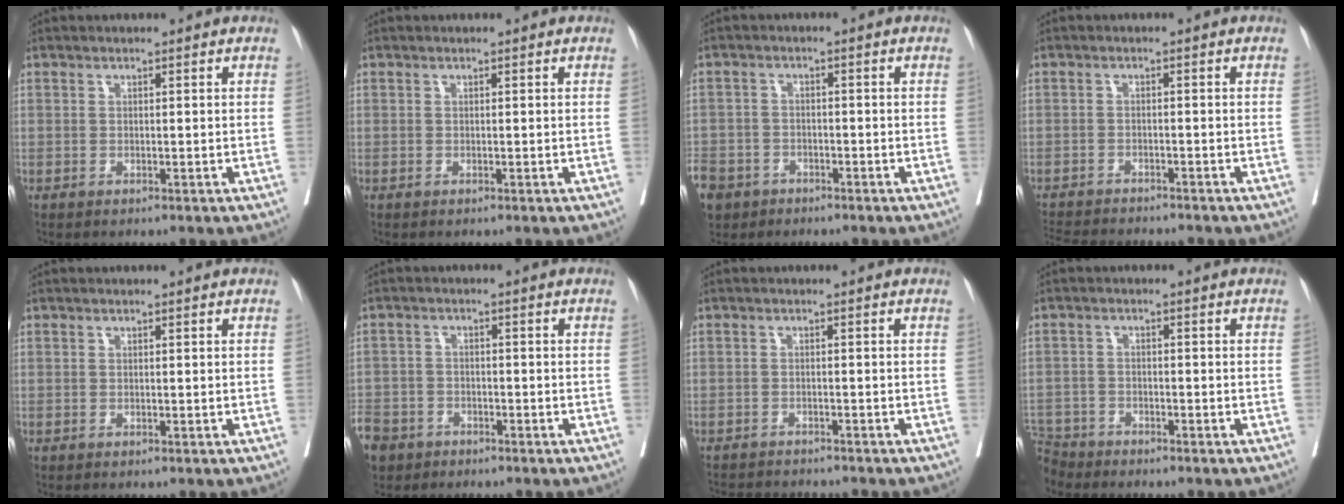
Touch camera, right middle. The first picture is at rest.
{"total": 0.0}
{"total": 11.0, "force": [-6.3, 8.3, 3.3], "torque": [-0.112, -0.003, -0.109]}
{"total": 10.2, "force": [-9.5, 1.4, 3.4], "torque": [-0.054, -0.007, -0.138]}
{"total": 0.0}
{"total": 10.1, "force": [-6.4, 7.4, 2.7], "torque": [-0.095, -0.002, -0.115]}
{"total": 8.6, "force": [-8.2, 1.1, 2.4], "torque": [-0.032, -0.004, -0.114]}
{"total": 5.0, "force": [-4.8, 1.3, -0.7], "torque": [0.017, -0.006, -0.094]}